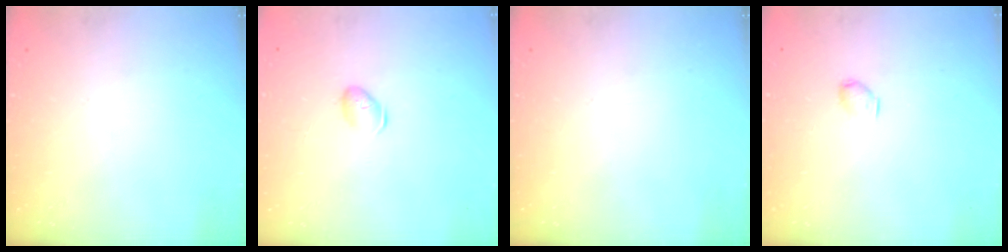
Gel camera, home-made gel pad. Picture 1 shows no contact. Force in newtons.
{"total": 5.9, "press": 5.8, "slide": 1.0}
{"total": 0.0}
{"total": 3.1, "press": 3.1, "slide": 0.5}